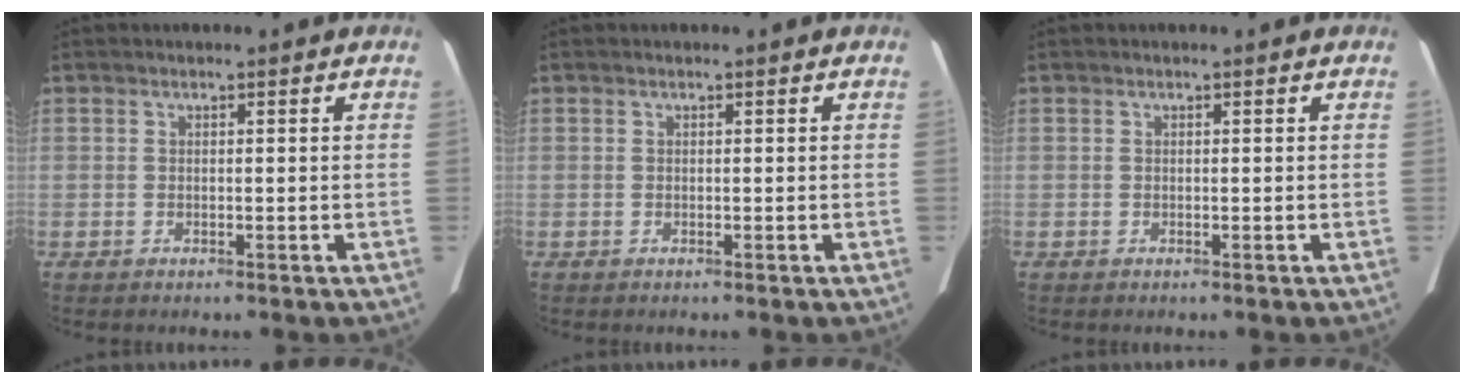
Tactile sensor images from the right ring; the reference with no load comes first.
{"total": 0.0}
{"total": 0.0}